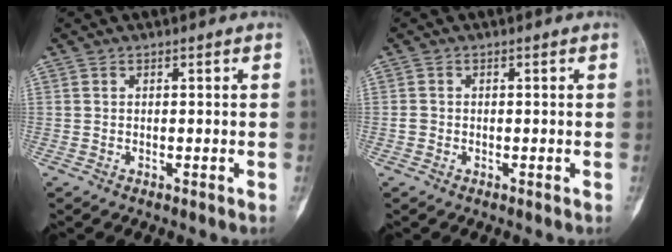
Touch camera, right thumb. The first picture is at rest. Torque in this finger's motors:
{"motor_torque": [-0.06, -0.09, 0.62, -0.06, 0.09]}